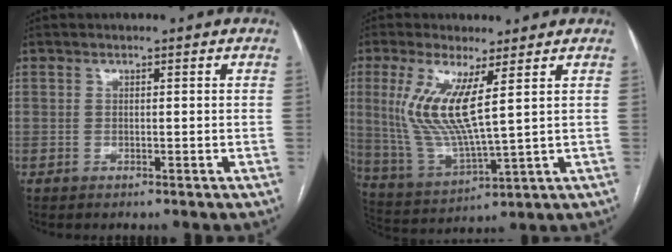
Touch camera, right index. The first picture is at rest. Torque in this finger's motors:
{"motor_torque": [1.29, 0.85, 0.77, 0.21]}